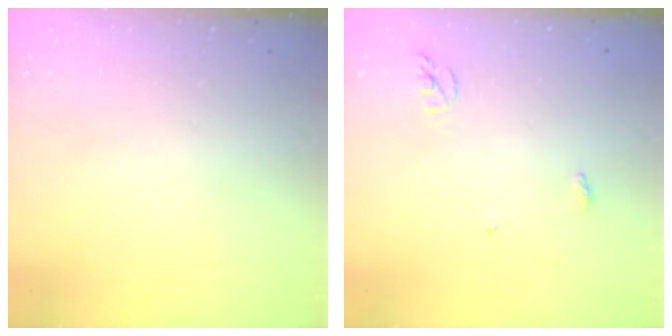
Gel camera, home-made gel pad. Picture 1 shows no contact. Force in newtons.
{"total": 4.3, "press": 4.3, "slide": 0.3}